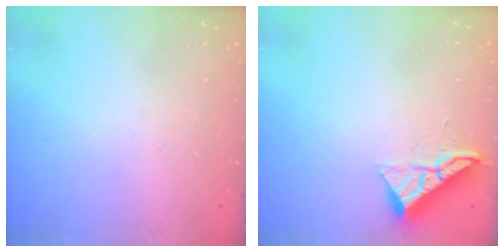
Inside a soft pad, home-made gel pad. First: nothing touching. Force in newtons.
{"total": 7.1, "press": 7.1, "slide": 0.4}